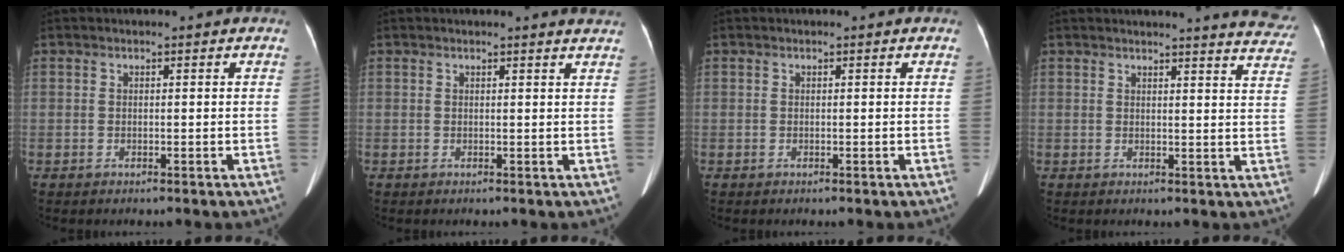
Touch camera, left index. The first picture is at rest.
{"total": 2.5, "force": [2.4, -0.4, 0.6], "torque": [-0.013, -0.011, 0.013]}
{"total": 0.0}
{"total": 11.6, "force": [11.4, 0.4, 2.4], "torque": [-0.006, -0.069, 0.094]}